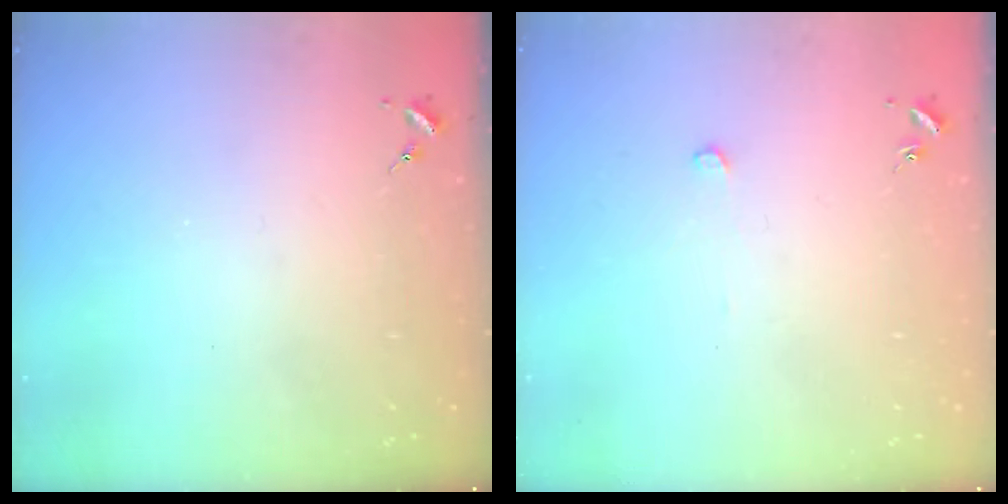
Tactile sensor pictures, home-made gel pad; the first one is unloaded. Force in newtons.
{"total": 2.9, "press": 2.9, "slide": 0.1}